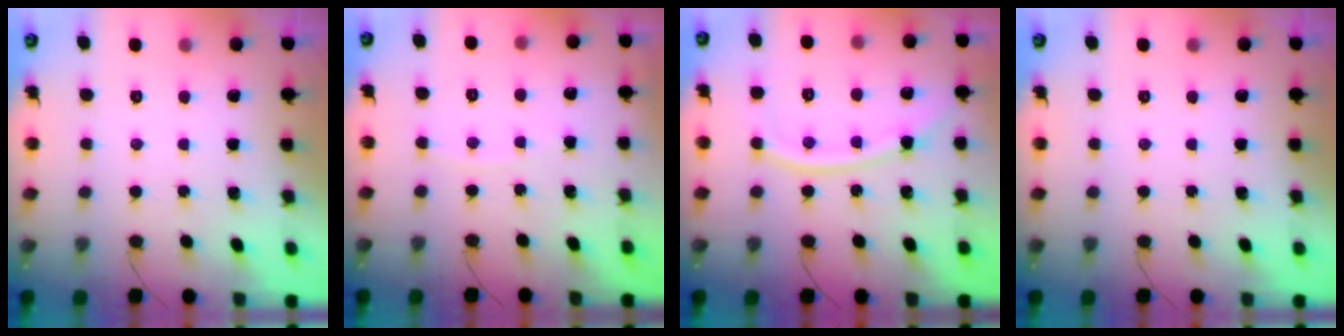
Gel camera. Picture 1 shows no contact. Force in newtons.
{"total": 2.9, "press": 2.8, "slide": 0.4}
{"total": 12.2, "press": 12.1, "slide": 1.5}
{"total": 0.0}